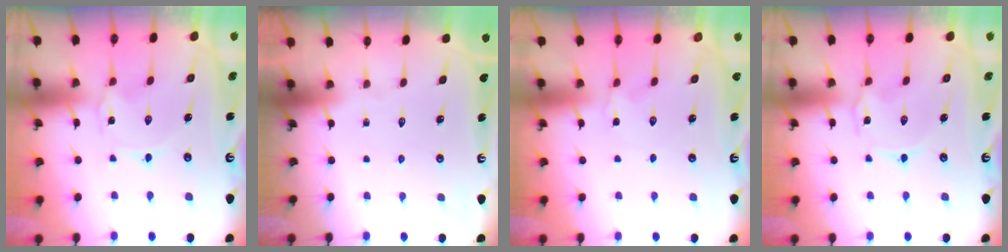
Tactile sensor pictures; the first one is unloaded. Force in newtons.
{"total": 0.0}
{"total": 1.4, "press": 1.4, "slide": 0.3}
{"total": 1.1, "press": 1.1, "slide": 0.2}